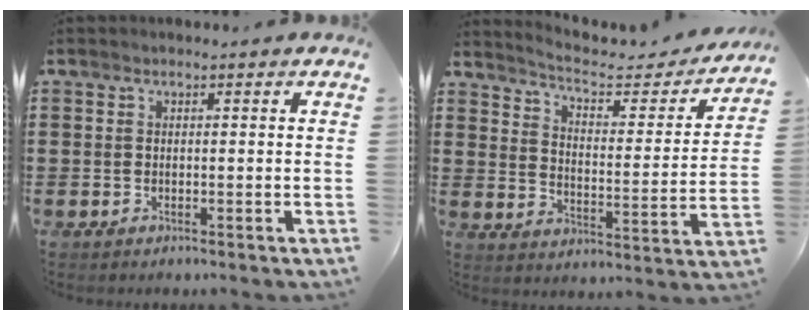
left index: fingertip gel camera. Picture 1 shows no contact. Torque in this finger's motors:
{"motor_torque": [1.03, -1.11, 0.18, 0.05]}